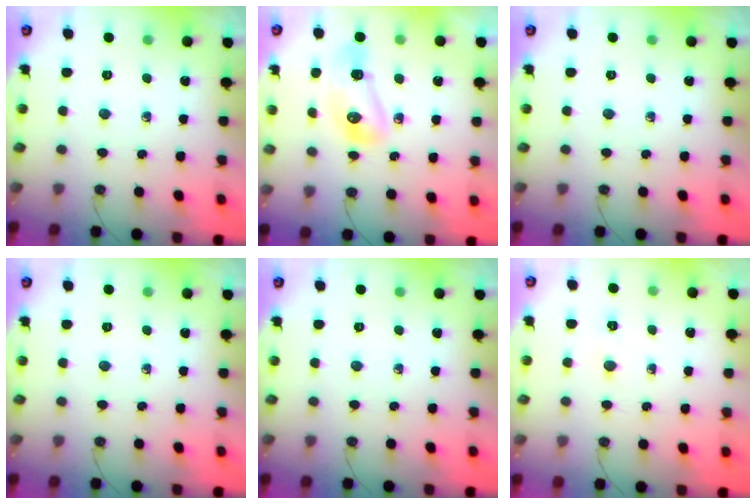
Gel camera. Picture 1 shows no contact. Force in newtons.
{"total": 9.3, "press": 9.2, "slide": 1.4}
{"total": 0.0}
{"total": 0.0}
{"total": 0.0}
{"total": 14.1, "press": 4.2, "slide": 13.5}